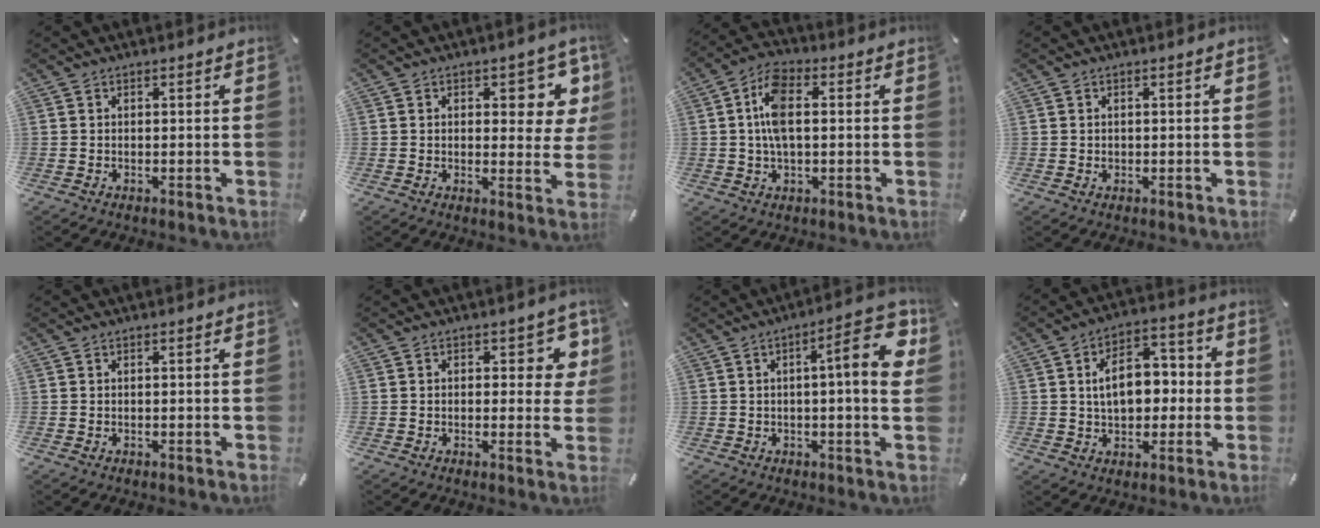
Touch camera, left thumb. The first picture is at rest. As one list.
[{"total": 9.1, "force": [3.5, 4.3, 7.2], "torque": [-0.078, -0.018, 0.053]}, {"total": 9.3, "force": [0.8, 4.9, 7.8], "torque": [-0.158, 0.007, 0.012]}, {"total": 0.8, "force": [0.1, 0.7, 0.4], "torque": [-0.010, 0.003, 0.000]}, {"total": 0.0}, {"total": 6.9, "force": [2.1, 3.6, 5.5], "torque": [-0.054, -0.008, 0.027]}, {"total": 12.4, "force": [2.7, 2.7, 11.8], "torque": [-0.157, -0.014, 0.036]}, {"total": 11.1, "force": [0.3, 7.8, 7.9], "torque": [-0.117, 0.008, 0.002]}]